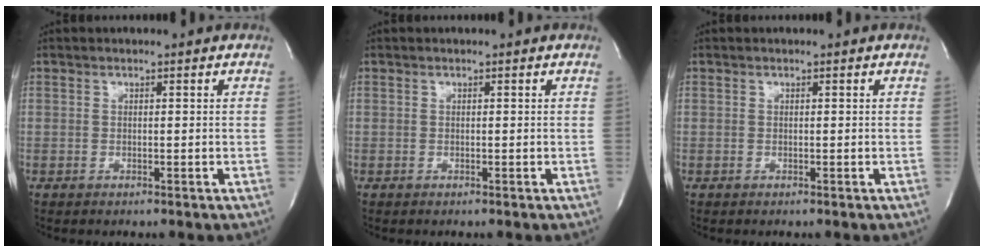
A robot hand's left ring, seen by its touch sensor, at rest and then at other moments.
{"total": 0.0}
{"total": 0.0}